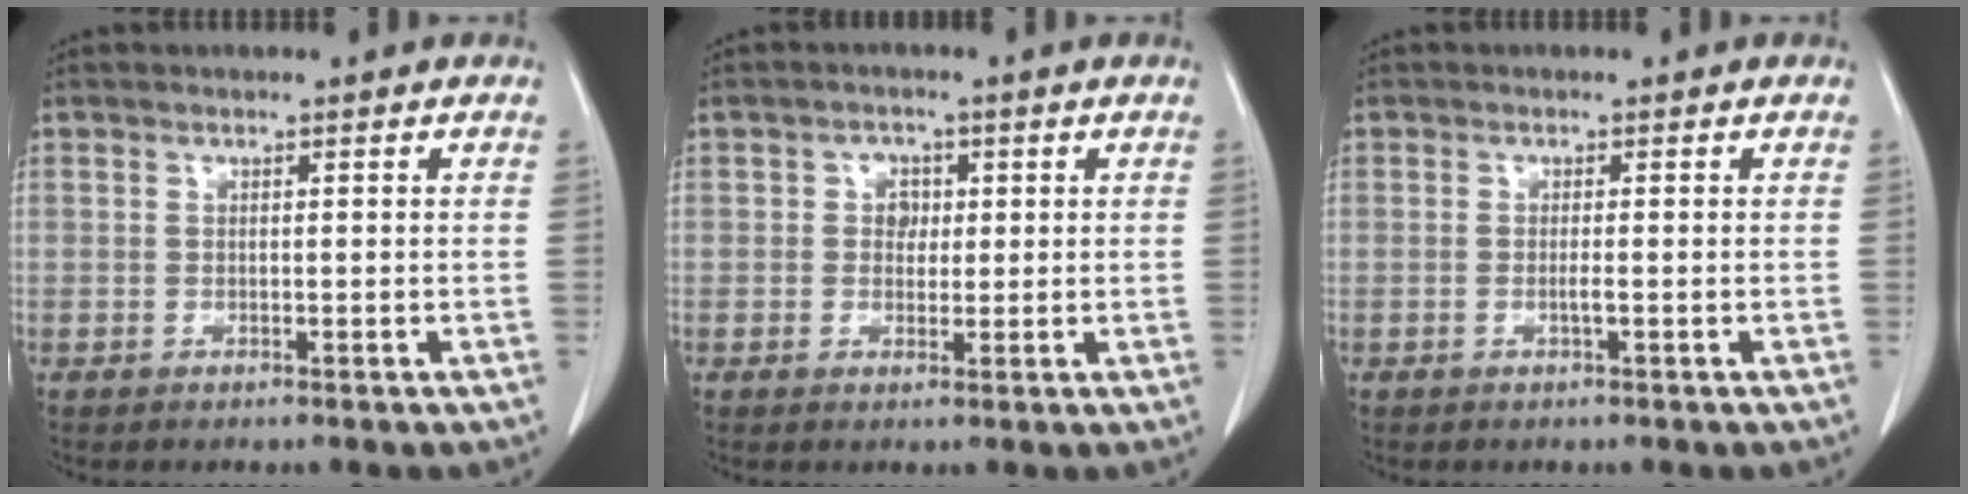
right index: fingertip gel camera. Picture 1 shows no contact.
{"total": 2.7, "force": [0.6, 2.3, 1.3], "torque": [-0.015, 0.006, 0.010]}
{"total": 0.8, "force": [-0.2, -0.1, 0.8], "torque": [-0.017, 0.000, -0.002]}